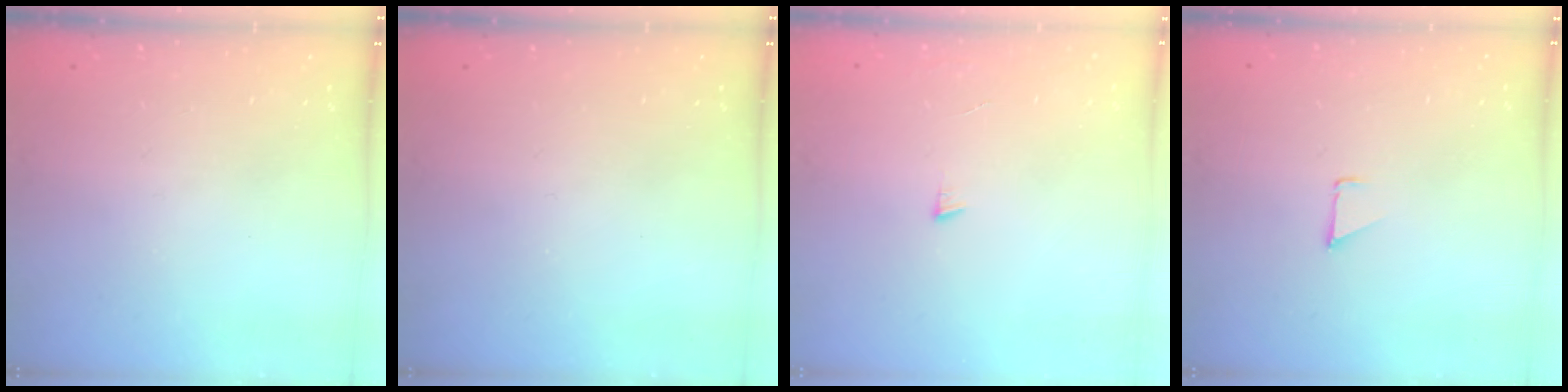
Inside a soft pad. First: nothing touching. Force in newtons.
{"total": 0.0}
{"total": 4.1, "press": 4.1, "slide": 0.4}
{"total": 0.9, "press": 0.8, "slide": 0.1}